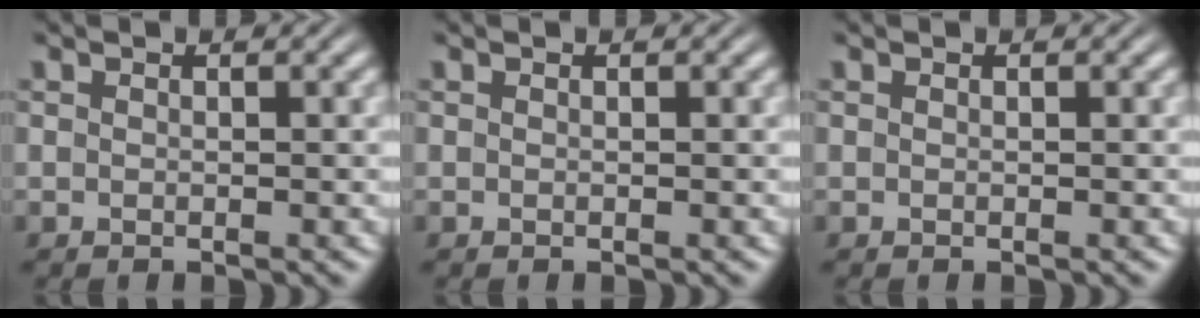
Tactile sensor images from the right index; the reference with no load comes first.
{"total": 0.0}
{"total": 0.0}